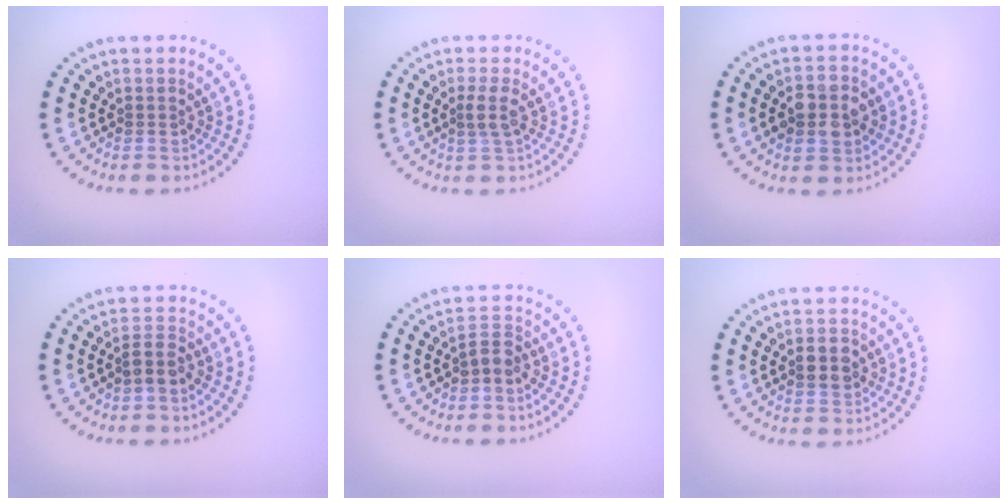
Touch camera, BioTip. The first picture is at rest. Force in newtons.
{"total": 1.8, "press": 1.5, "slide": 1.0}
{"total": 4.2, "press": 4.2, "slide": 0.1}
{"total": 2.2, "press": 1.9, "slide": 1.1}
{"total": 1.8, "press": 1.5, "slide": 1.0}
{"total": 2.8, "press": 2.8, "slide": 0.2}